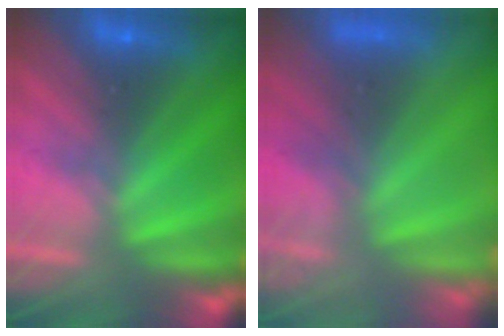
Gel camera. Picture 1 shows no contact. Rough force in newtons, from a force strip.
{"total": 8.5}